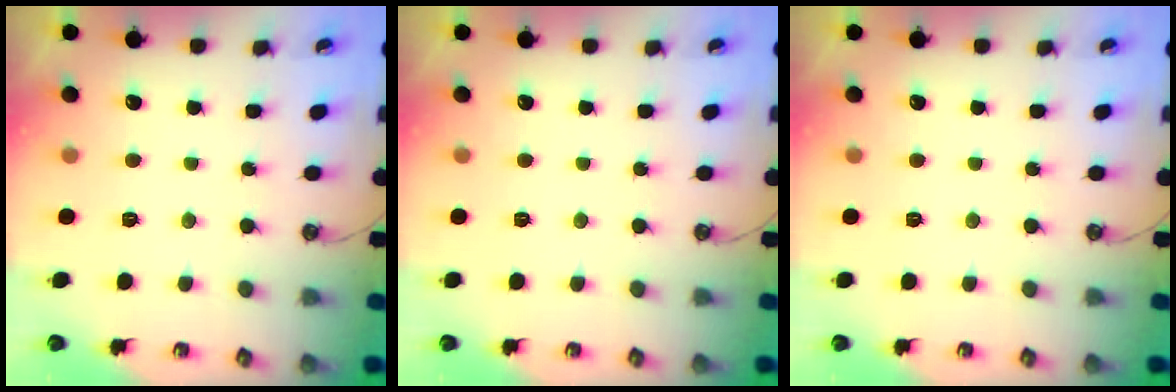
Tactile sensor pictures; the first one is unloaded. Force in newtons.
{"total": 0.0}
{"total": 0.0}